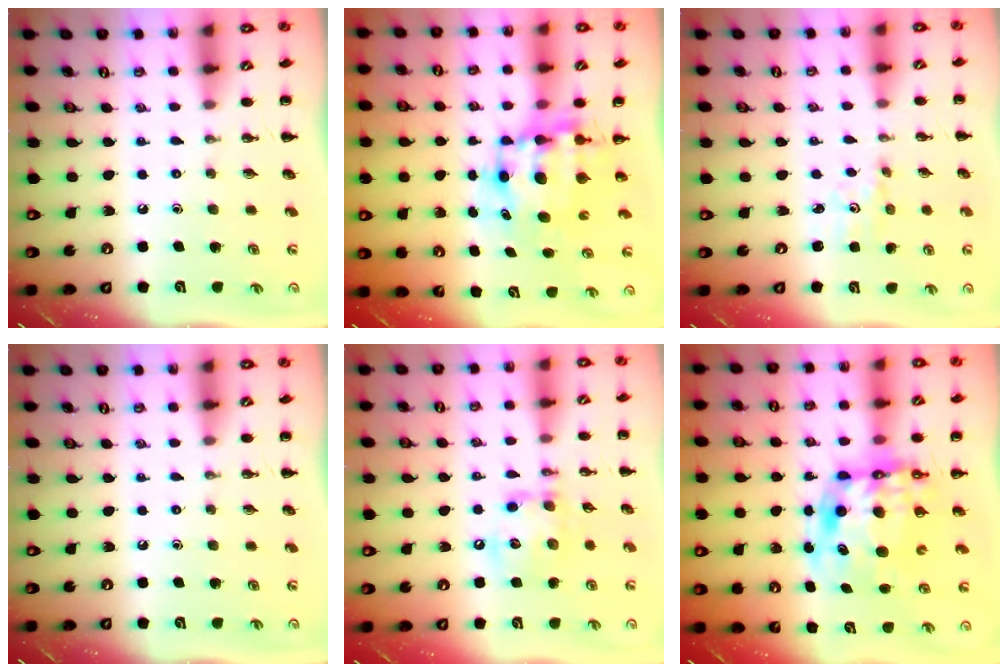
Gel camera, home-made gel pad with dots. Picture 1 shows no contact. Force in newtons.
{"total": 8.6, "press": 8.2, "slide": 2.3}
{"total": 2.0, "press": 1.9, "slide": 0.7}
{"total": 0.0}
{"total": 13.2, "press": 13.1, "slide": 1.3}
{"total": 12.6, "press": 12.2, "slide": 3.4}